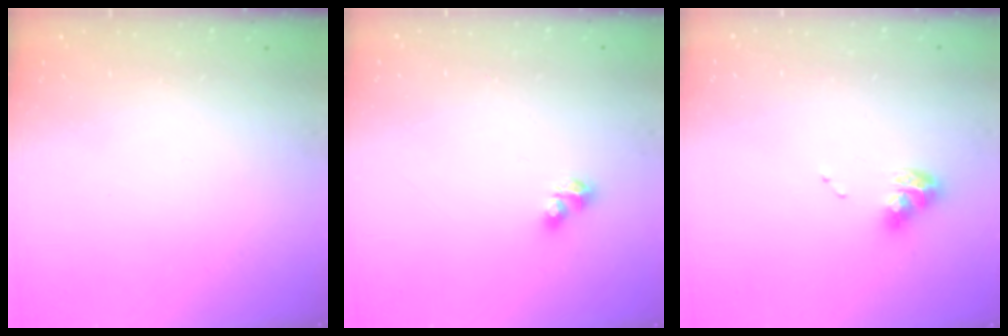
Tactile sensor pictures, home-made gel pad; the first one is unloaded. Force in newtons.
{"total": 5.7, "press": 5.7, "slide": 0.5}
{"total": 10.1, "press": 10.1, "slide": 1.0}